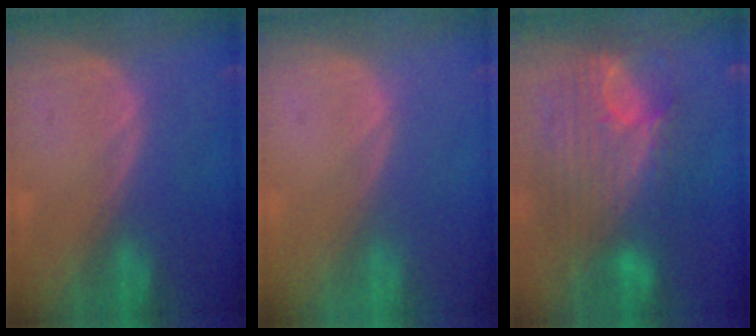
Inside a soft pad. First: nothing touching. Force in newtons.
{"total": 0.0}
{"total": 12.1, "press": 10.2, "slide": 6.4}